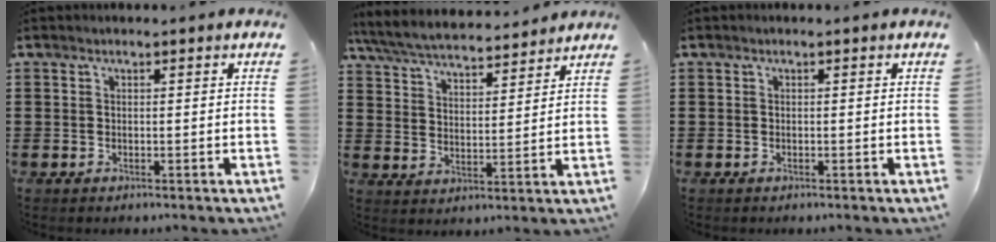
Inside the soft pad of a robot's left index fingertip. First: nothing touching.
{"total": 5.8, "force": [5.5, 0.6, 1.7], "torque": [-0.058, -0.030, 0.095]}
{"total": 0.0}